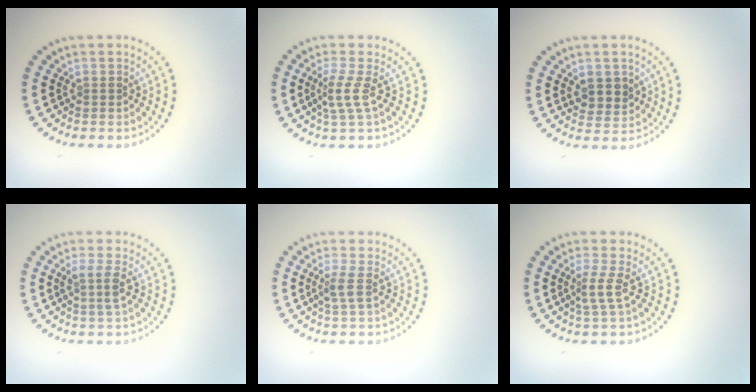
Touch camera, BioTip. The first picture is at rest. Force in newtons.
{"total": 2.3, "press": 1.5, "slide": 1.8}
{"total": 2.7, "press": 2.5, "slide": 0.9}
{"total": 1.9, "press": 1.6, "slide": 1.1}
{"total": 1.7, "press": 1.4, "slide": 1.1}
{"total": 2.1, "press": 1.5, "slide": 1.5}